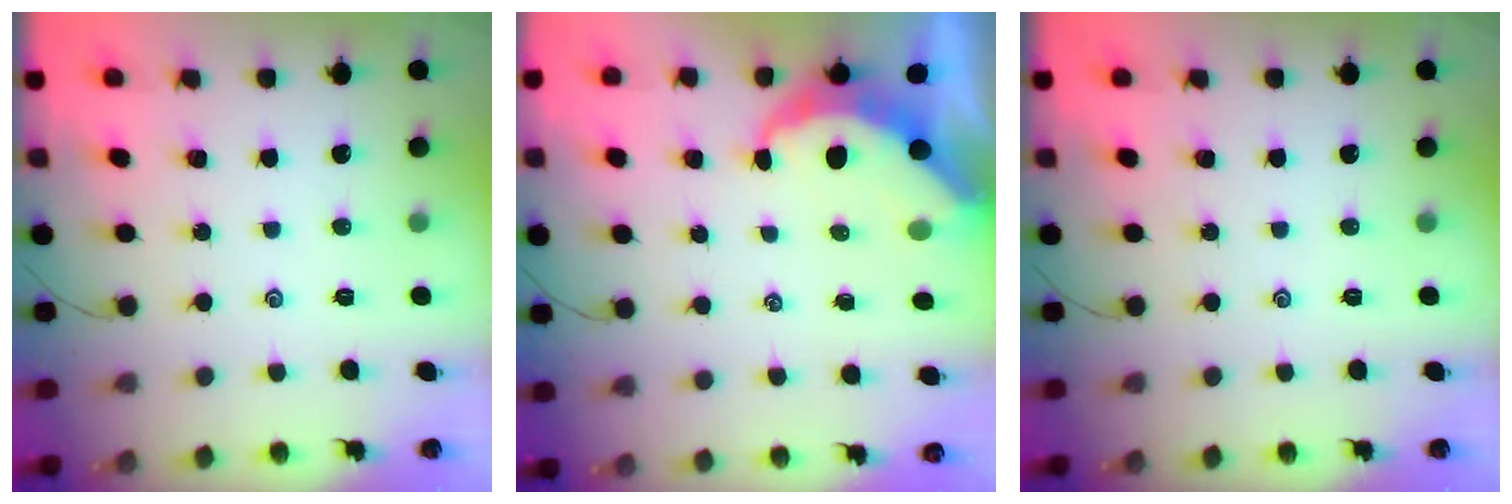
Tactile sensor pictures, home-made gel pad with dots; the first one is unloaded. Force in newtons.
{"total": 8.1, "press": 8.0, "slide": 1.0}
{"total": 0.0}